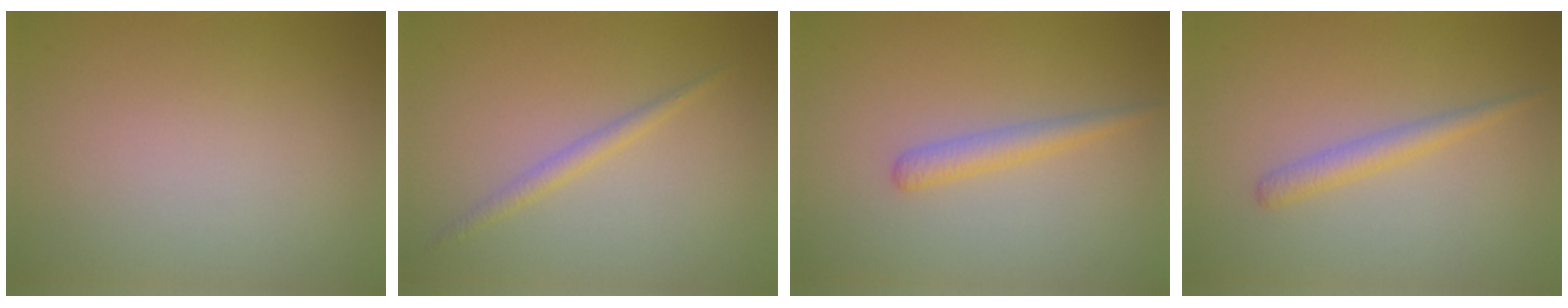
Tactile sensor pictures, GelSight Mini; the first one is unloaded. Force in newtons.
{"total": 1.4, "press": 1.4, "slide": 0.1}
{"total": 1.9, "press": 1.9, "slide": 0.0}
{"total": 1.8, "press": 1.8, "slide": 0.0}